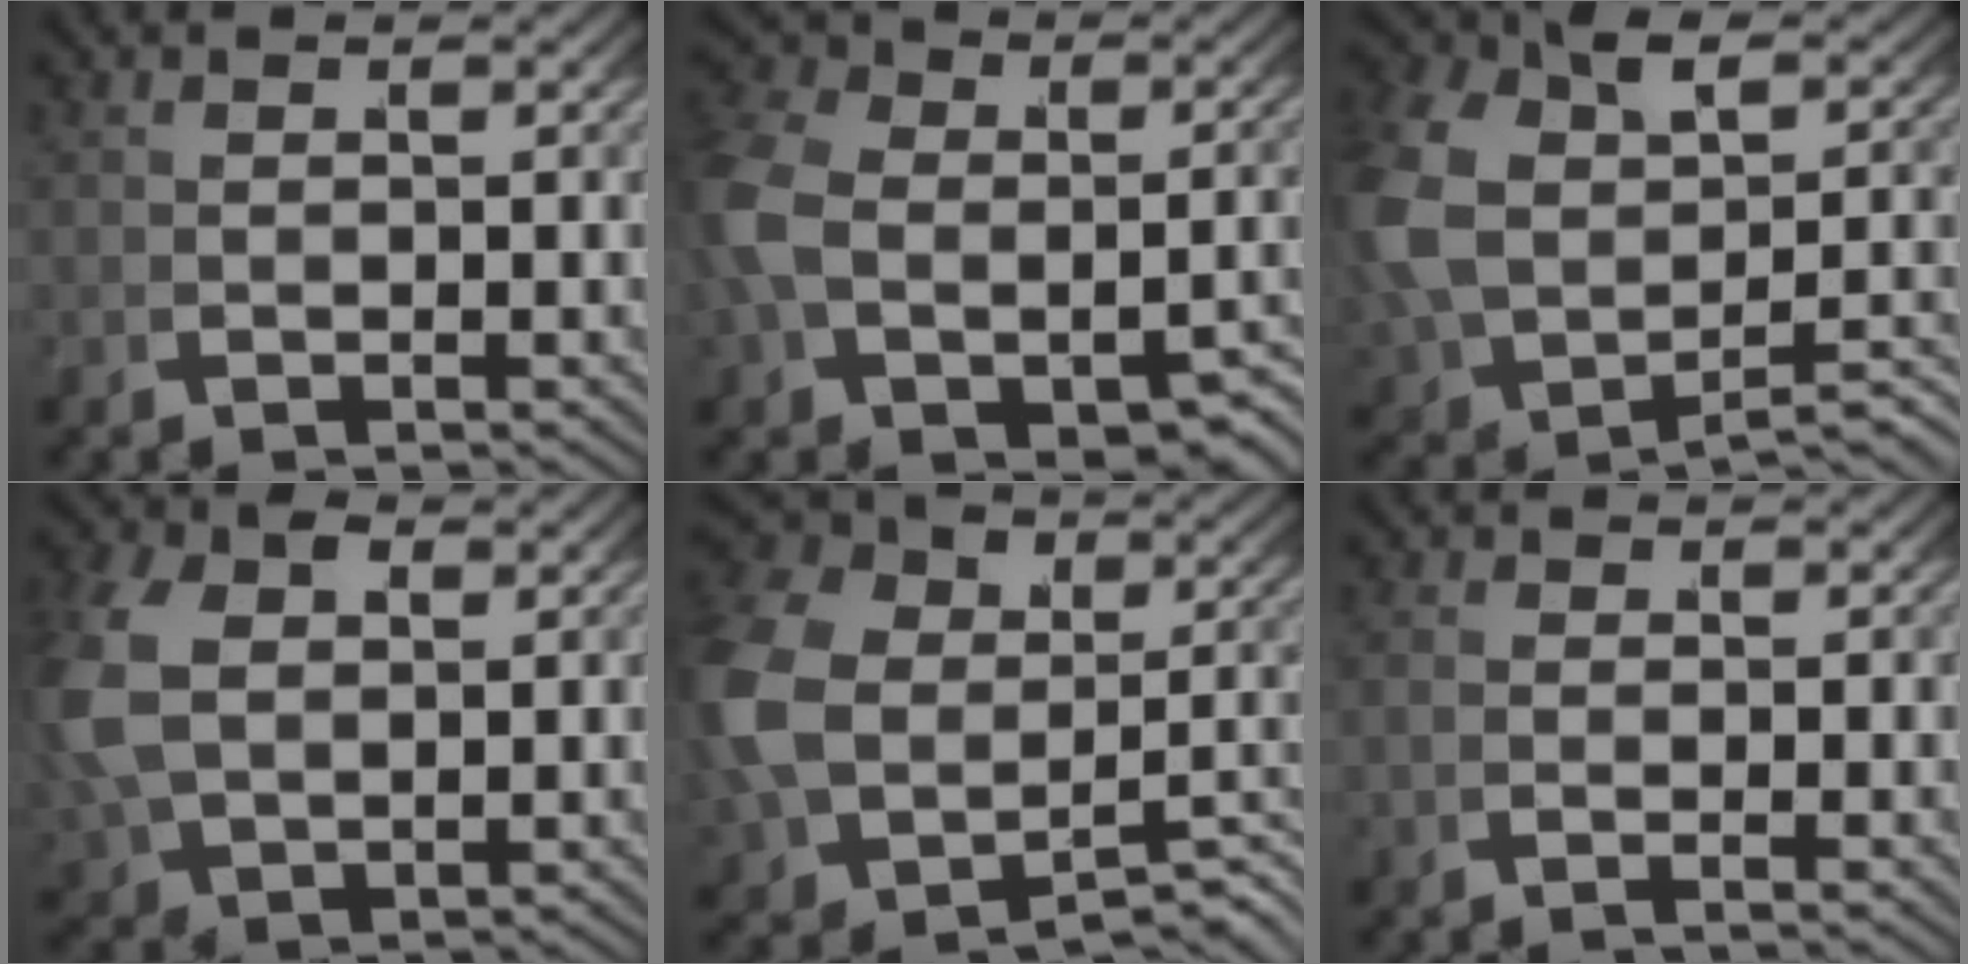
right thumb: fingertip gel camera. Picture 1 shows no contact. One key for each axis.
{"total": 8.6, "fx": -1.1, "fy": 6.5, "fz": 5.6, "tx": -0.131, "ty": -0.035, "tz": 0.001}
{"total": 7.3, "fx": -0.3, "fy": 4.9, "fz": 5.3, "tx": -0.133, "ty": -0.013, "tz": 0.017}
{"total": 5.6, "fx": 1.5, "fy": 4.1, "fz": 3.5, "tx": -0.109, "ty": -0.018, "tz": 0.050}
{"total": 11.1, "fx": -2.1, "fy": 8.4, "fz": 6.9, "tx": -0.165, "ty": -0.035, "tz": -0.011}
{"total": 0.8, "fx": -0.5, "fy": -0.3, "fz": 0.5, "tx": -0.012, "ty": -0.004, "tz": -0.010}